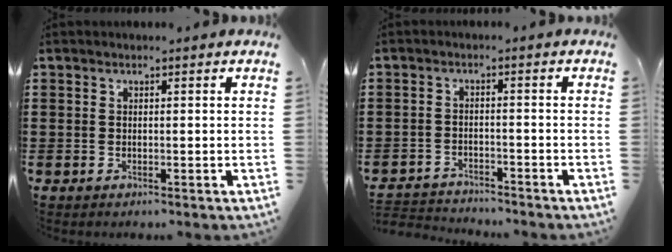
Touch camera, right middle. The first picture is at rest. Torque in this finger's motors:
{"motor_torque": [0.11, -0.01, -0.04, -0.01]}